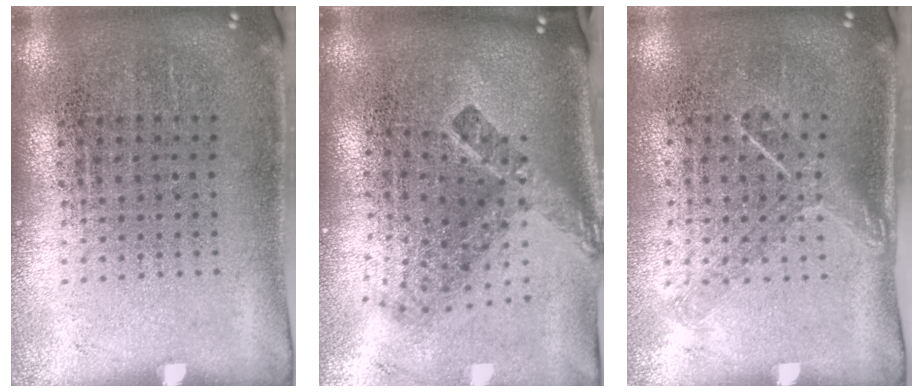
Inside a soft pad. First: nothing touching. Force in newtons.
{"total": 2.6, "press": 1.6, "slide": 2.1}
{"total": 1.2, "press": 0.9, "slide": 0.9}